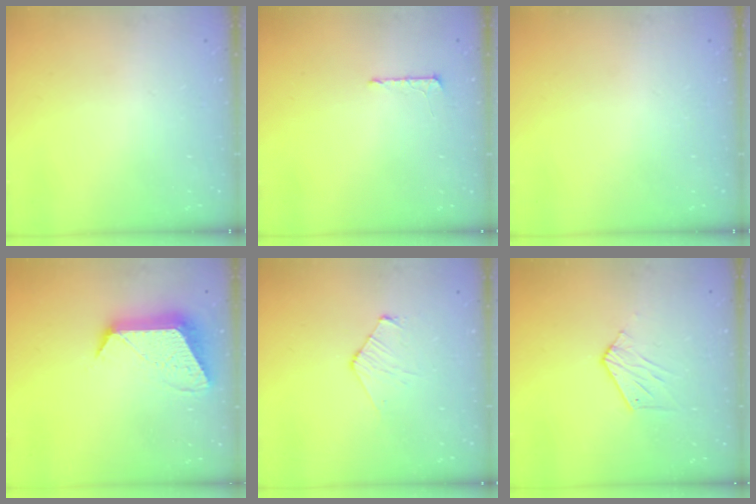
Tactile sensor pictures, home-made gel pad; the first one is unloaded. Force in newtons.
{"total": 4.2, "press": 4.2, "slide": 0.5}
{"total": 0.0}
{"total": 12.1, "press": 12.1, "slide": 0.6}
{"total": 6.5, "press": 6.4, "slide": 0.7}
{"total": 6.3, "press": 6.3, "slide": 0.4}